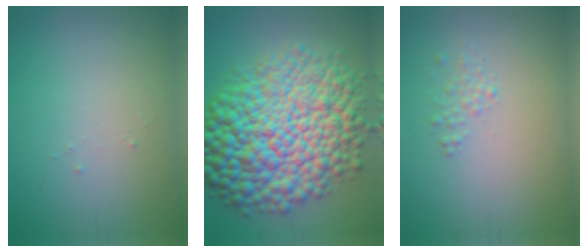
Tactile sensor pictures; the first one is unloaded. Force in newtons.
{"total": 15.9, "press": 15.9, "slide": 0.1}
{"total": 0.9, "press": 0.9, "slide": 0.0}